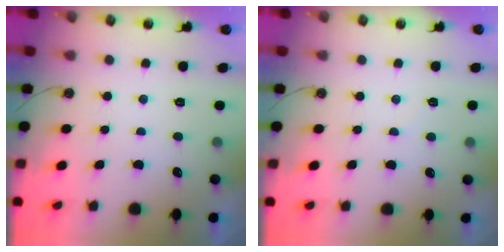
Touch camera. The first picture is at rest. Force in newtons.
{"total": 2.9, "press": 2.9, "slide": 0.4}